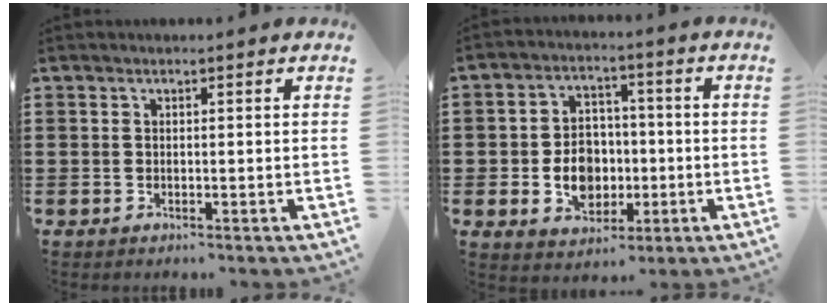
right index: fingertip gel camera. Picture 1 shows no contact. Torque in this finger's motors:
{"motor_torque": [2.14, 0.00, 0.66, 0.11]}